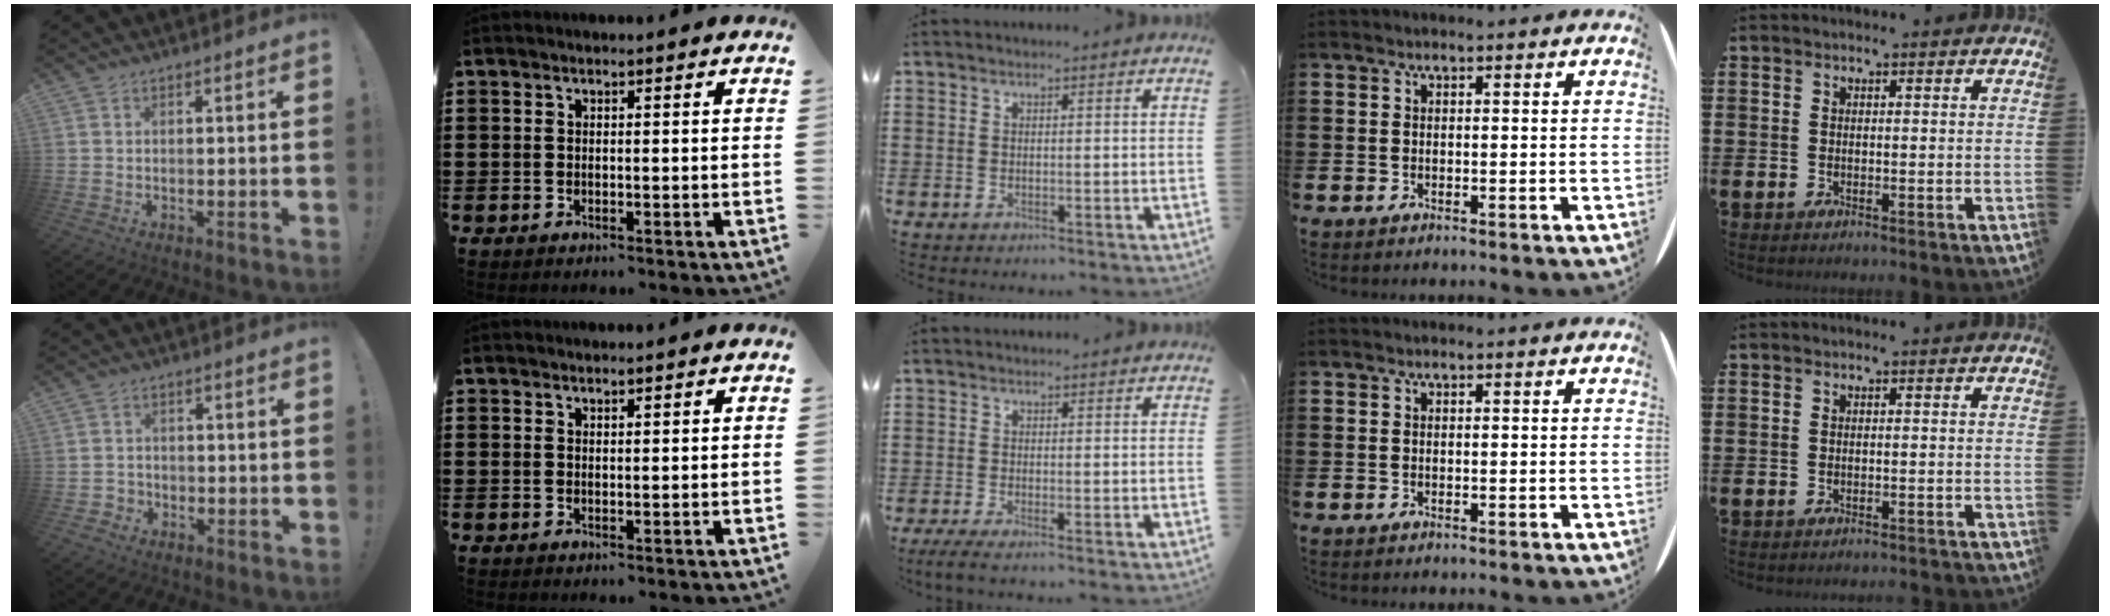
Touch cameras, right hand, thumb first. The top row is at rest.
{"thumb": {"total": 2.6, "force": [-1.0, 2.3, 0.8], "torque": [-0.011, 0.004, -0.018]}, "index": {"total": 0.8, "force": [0.8, 0.2, 0.2], "torque": [-0.004, 0.001, 0.014]}, "middle": {"total": 1.4, "force": [-1.1, 0.0, 0.9], "torque": [-0.024, -0.004, -0.022]}, "little": {"total": 0.5, "force": [-0.5, -0.1, 0.0], "torque": [0.000, -0.001, -0.010]}}